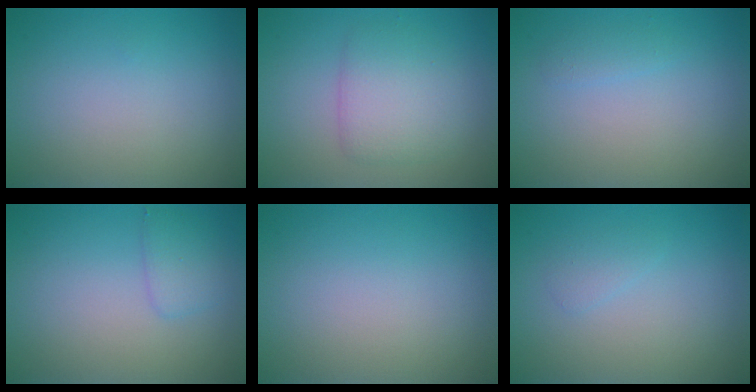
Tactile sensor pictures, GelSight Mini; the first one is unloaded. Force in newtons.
{"total": 3.5, "press": 3.5, "slide": 0.2}
{"total": 0.9, "press": 0.9, "slide": 0.0}
{"total": 1.7, "press": 1.7, "slide": 0.2}
{"total": 0.0}
{"total": 0.9, "press": 0.9, "slide": 0.0}